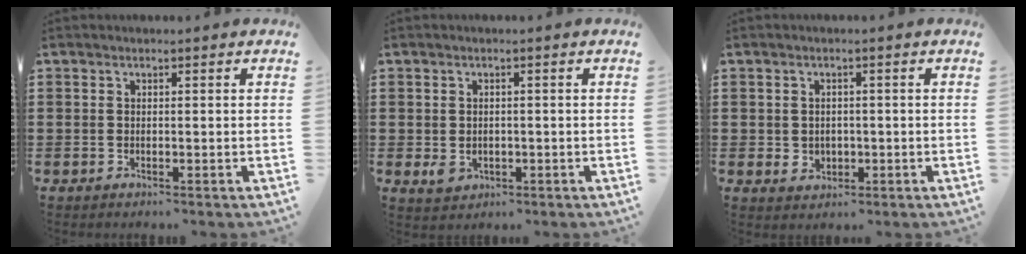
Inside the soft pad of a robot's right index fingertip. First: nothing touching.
{"total": 2.1, "force": [-0.4, 1.7, 1.2], "torque": [-0.033, 0.001, -0.012]}
{"total": 1.9, "force": [0.0, 1.8, 0.6], "torque": [-0.018, 0.009, -0.003]}